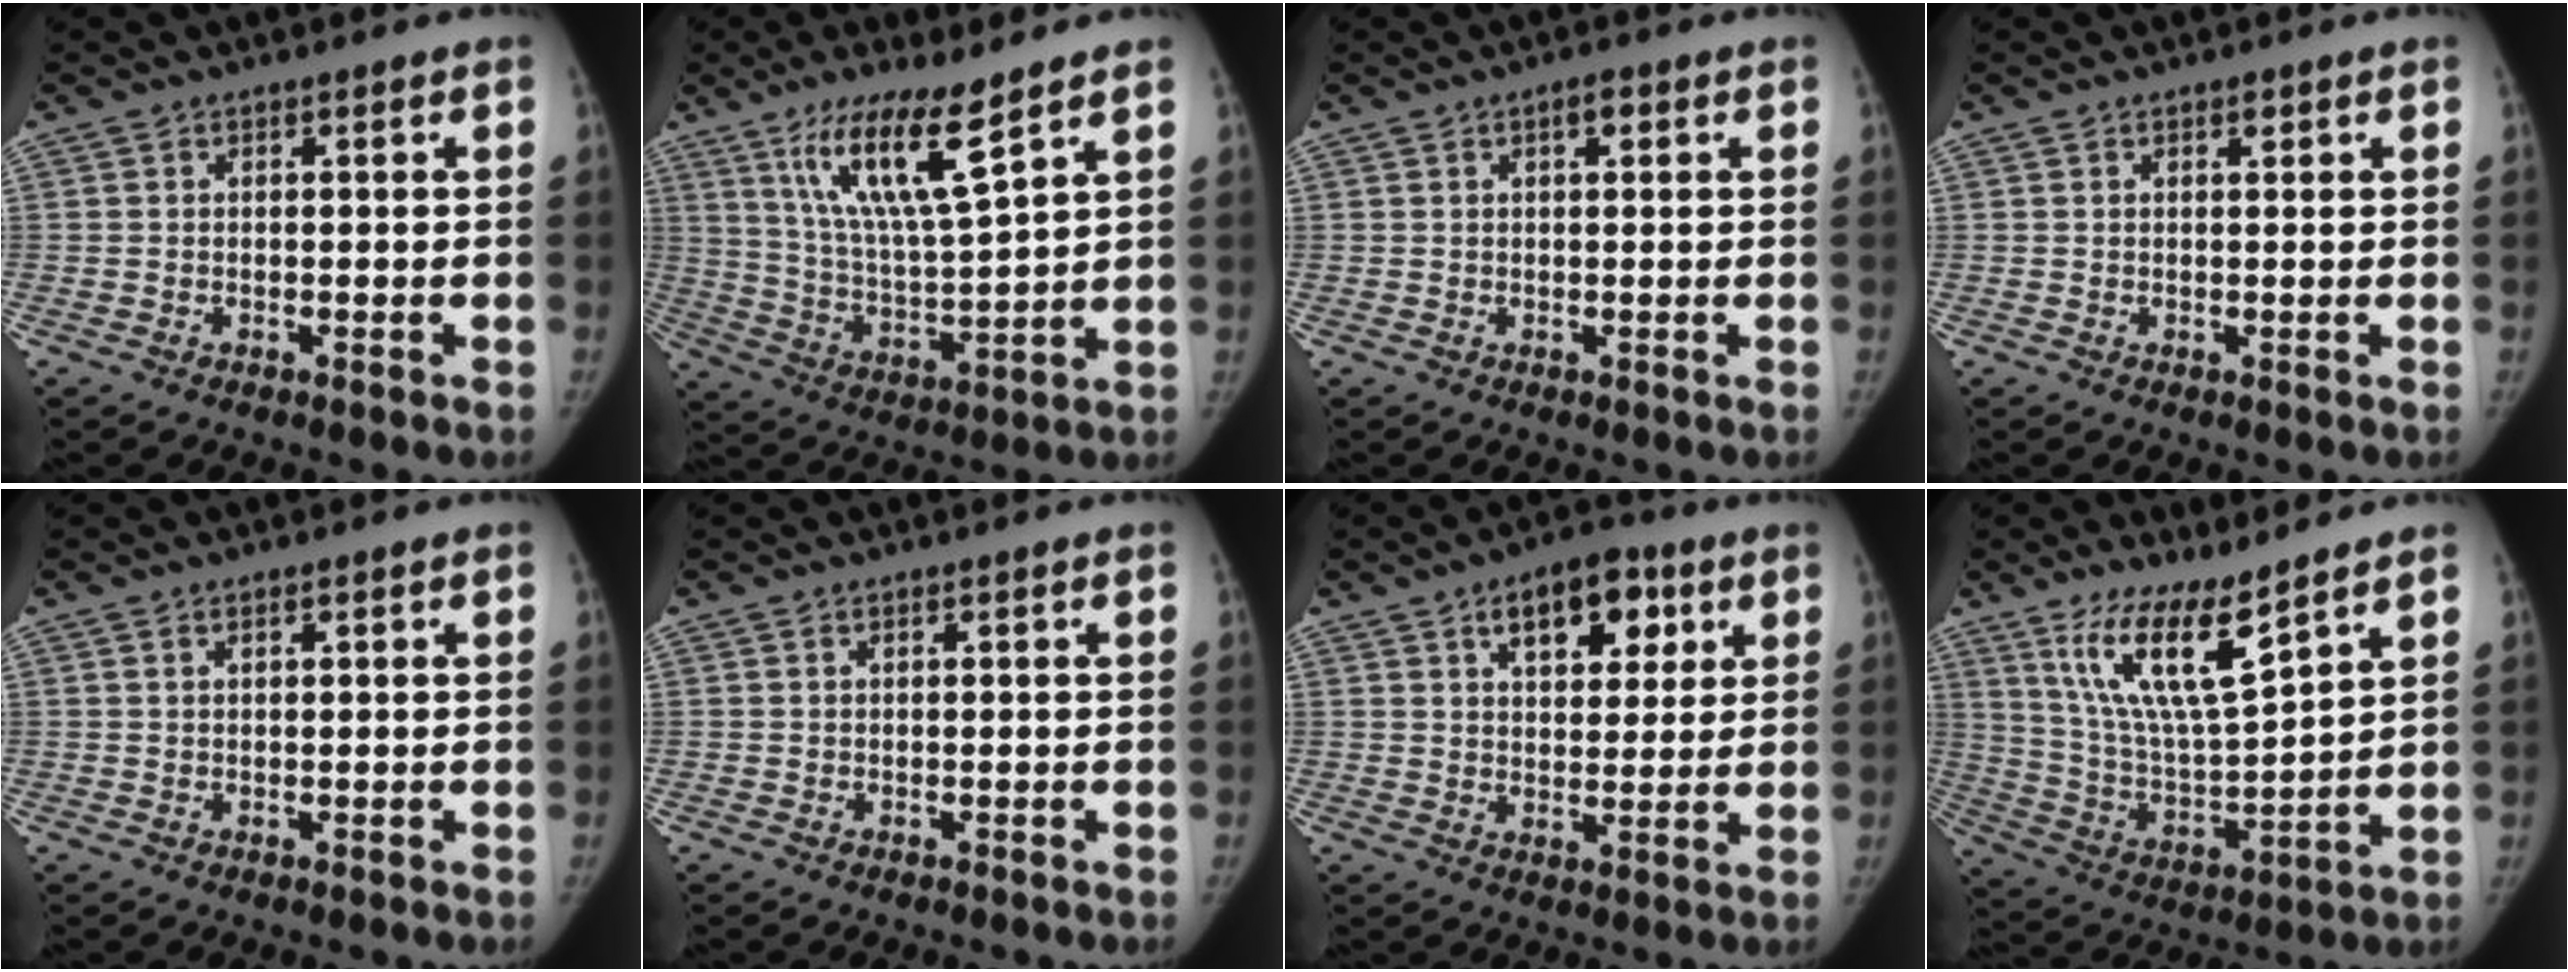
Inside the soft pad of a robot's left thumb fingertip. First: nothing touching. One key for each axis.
{"total": 13.9, "fx": 8.6, "fy": 2.2, "fz": 10.8, "tx": -0.192, "ty": -0.052, "tz": 0.172}
{"total": 2.0, "fx": 0.9, "fy": 0.8, "fz": 1.6, "tx": -0.022, "ty": 0.001, "tz": 0.011}
{"total": 1.0, "fx": 0.6, "fy": 0.4, "fz": 0.7, "tx": -0.005, "ty": -0.002, "tz": 0.008}
{"total": 0.9, "fx": 0.6, "fy": 0.4, "fz": 0.6, "tx": -0.007, "ty": 0.000, "tz": 0.010}
{"total": 0.0}
{"total": 11.7, "fx": 5.5, "fy": 6.6, "fz": 8.0, "tx": -0.076, "ty": -0.012, "tz": 0.079}
{"total": 14.3, "fx": 9.5, "fy": 3.1, "fz": 10.3, "tx": -0.176, "ty": -0.063, "tz": 0.195}